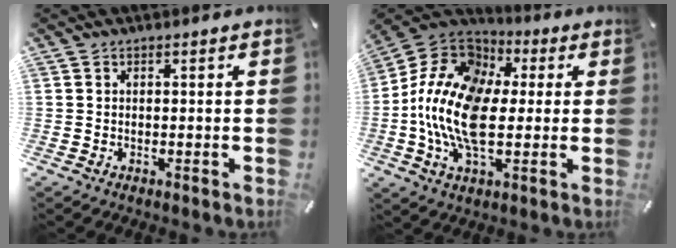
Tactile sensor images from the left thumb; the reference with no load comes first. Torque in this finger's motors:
{"motor_torque": [2.14, 2.87, 1.23, -0.62, 0.59]}